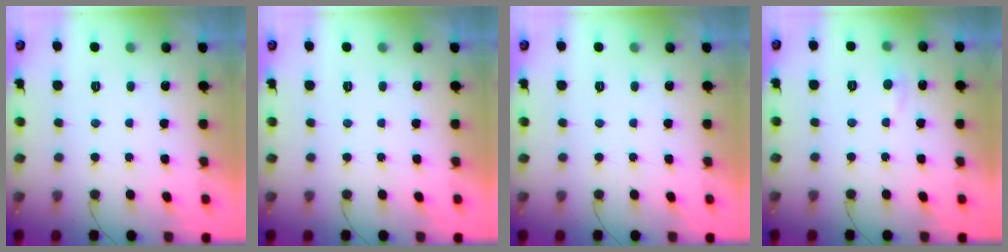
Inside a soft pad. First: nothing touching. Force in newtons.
{"total": 0.0}
{"total": 0.0}
{"total": 4.0, "press": 3.9, "slide": 0.5}